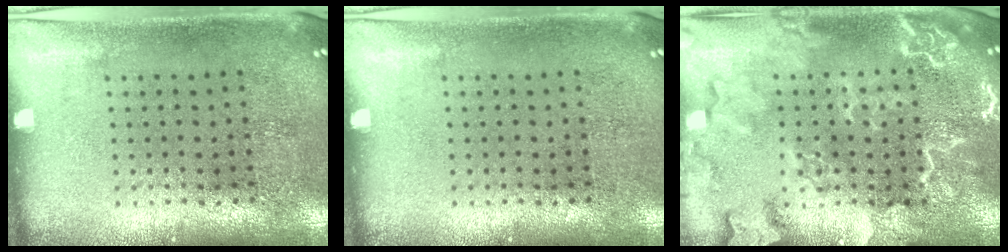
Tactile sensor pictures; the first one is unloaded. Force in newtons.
{"total": 0.0}
{"total": 2.8, "press": 2.8, "slide": 0.4}